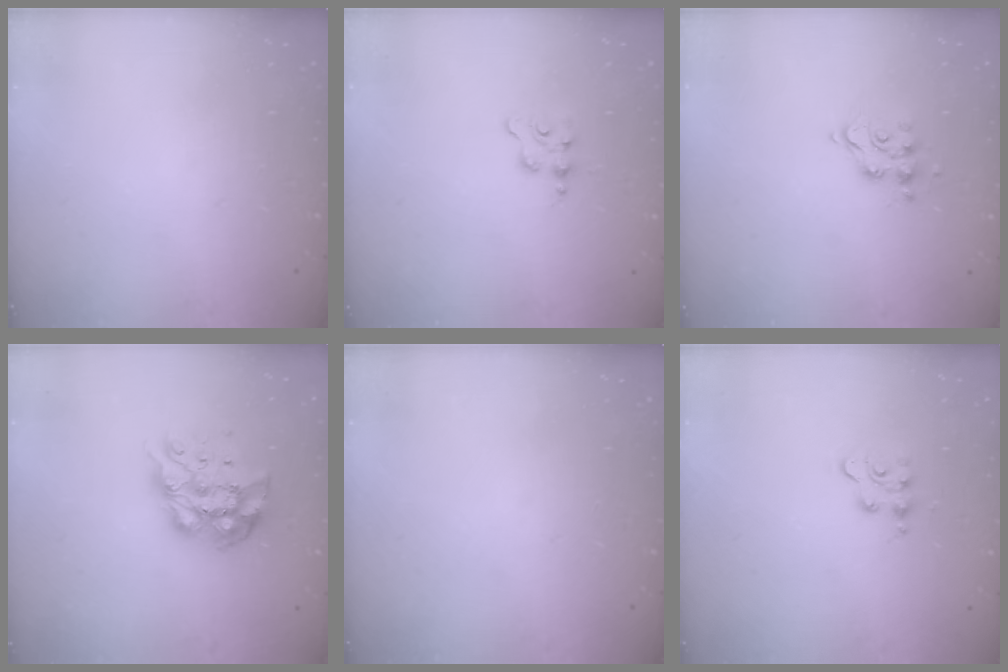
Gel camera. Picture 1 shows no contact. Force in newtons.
{"total": 1.8, "press": 1.8, "slide": 0.3}
{"total": 7.7, "press": 7.7, "slide": 0.5}
{"total": 12.3, "press": 12.3, "slide": 1.2}
{"total": 0.0}
{"total": 4.9, "press": 4.9, "slide": 0.5}